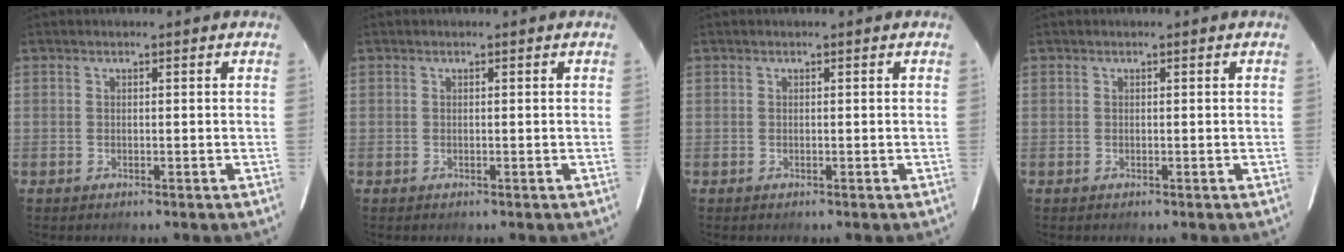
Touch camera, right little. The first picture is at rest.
{"total": 0.0}
{"total": 0.0}
{"total": 0.0}